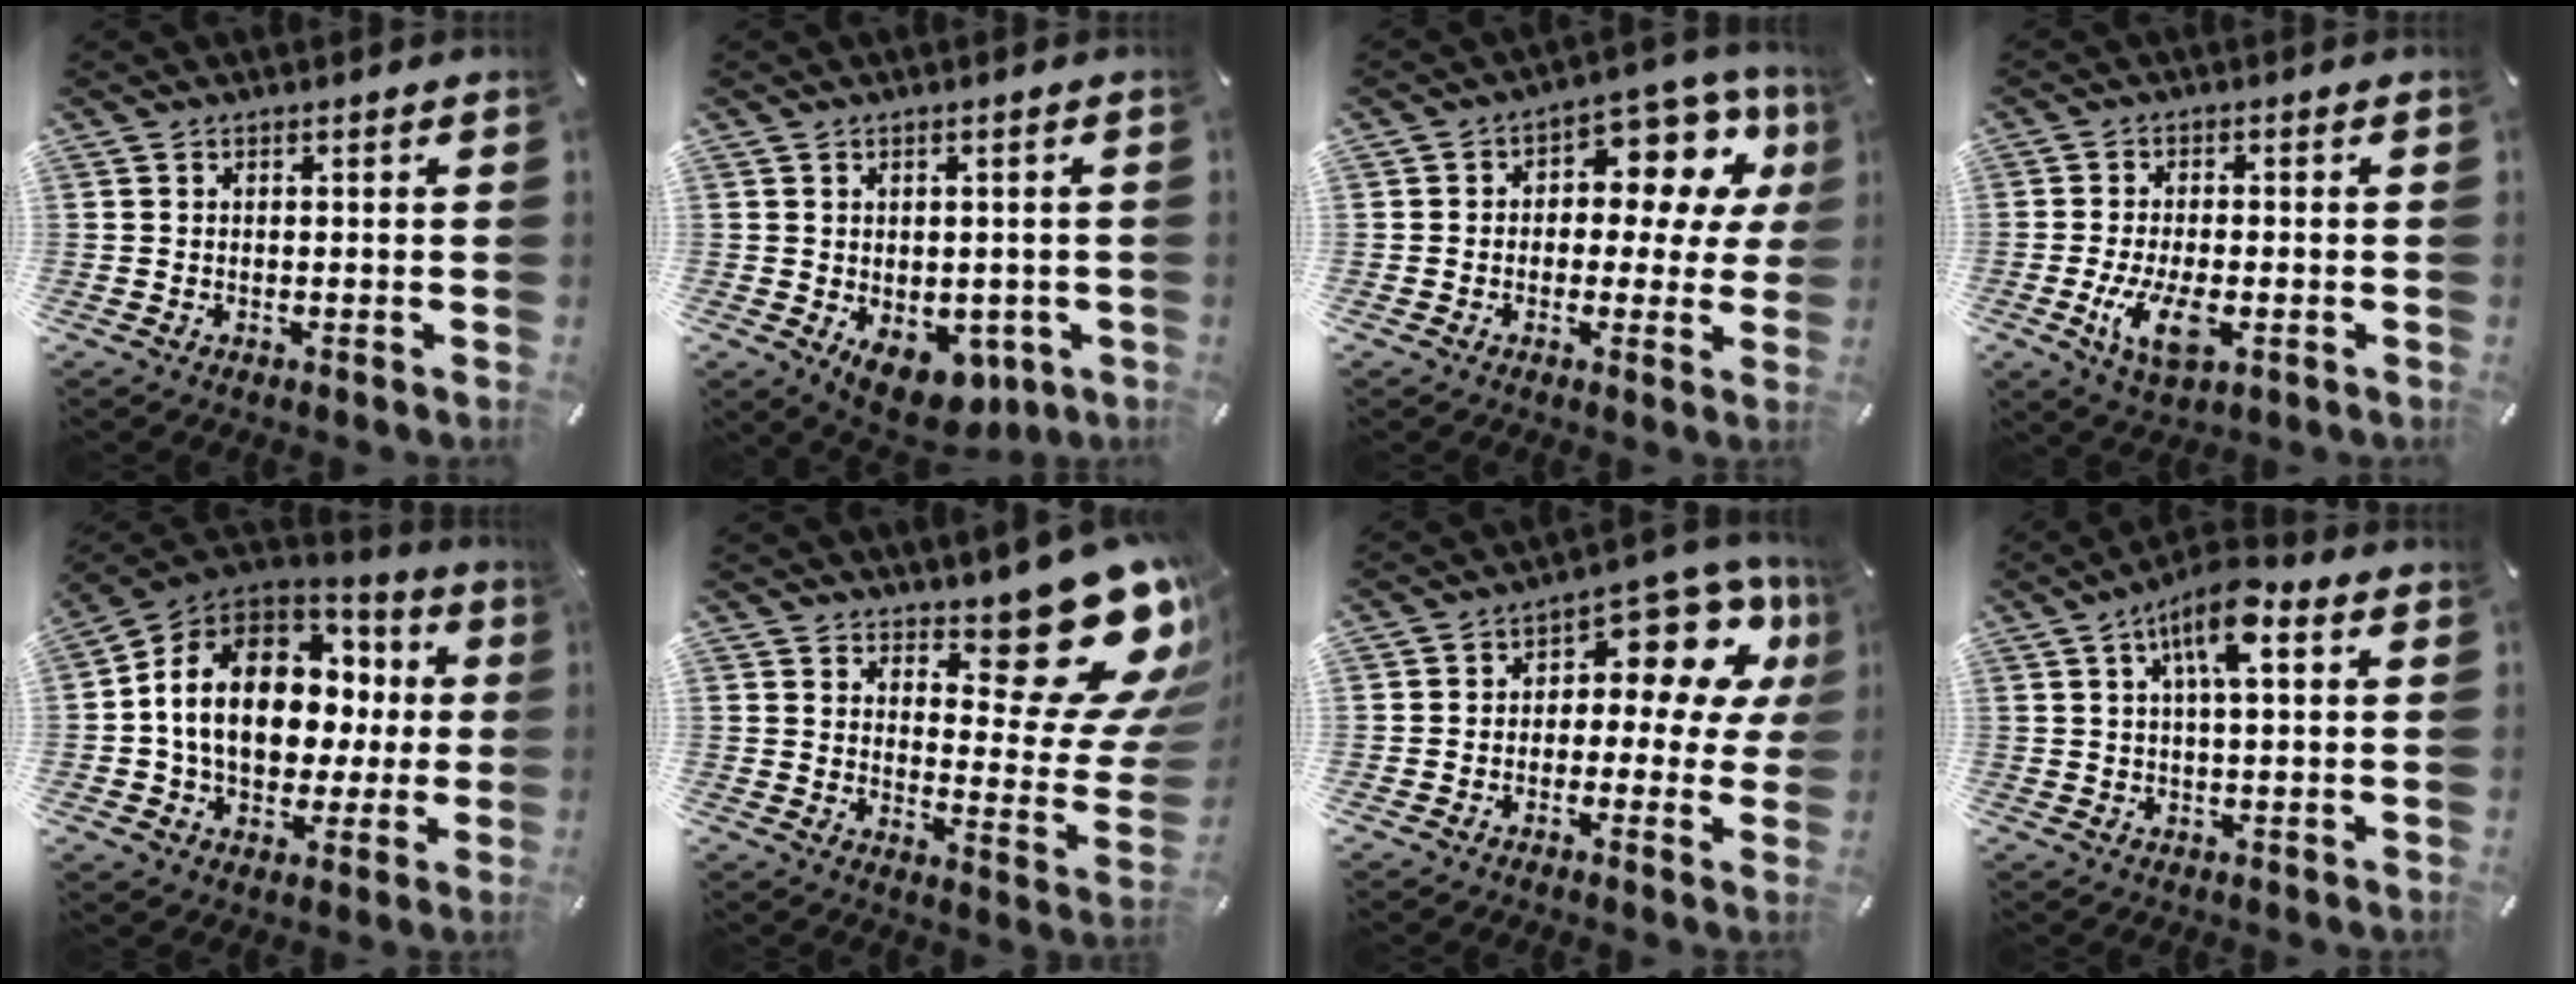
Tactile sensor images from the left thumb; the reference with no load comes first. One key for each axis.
{"total": 7.9, "fx": -3.1, "fy": 5.4, "fz": 4.8, "tx": -0.042, "ty": 0.011, "tz": -0.049}
{"total": 11.1, "fx": 3.9, "fy": 7.0, "fz": 7.8, "tx": -0.103, "ty": -0.028, "tz": 0.066}
{"total": 9.1, "fx": -2.5, "fy": 4.2, "fz": 7.6, "tx": -0.166, "ty": -0.013, "tz": -0.046}
{"total": 17.6, "fx": 2.0, "fy": 13.4, "fz": 11.2, "tx": -0.211, "ty": -0.001, "tz": 0.038}
{"total": 20.3, "fx": 13.1, "fy": 8.7, "fz": 12.9, "tx": -0.140, "ty": -0.117, "tz": 0.219}
{"total": 11.0, "fx": 4.6, "fy": 6.0, "fz": 8.0, "tx": -0.103, "ty": -0.036, "tz": 0.076}
{"total": 9.3, "fx": 3.7, "fy": 3.2, "fz": 8.0, "tx": -0.134, "ty": 0.001, "tz": 0.059}